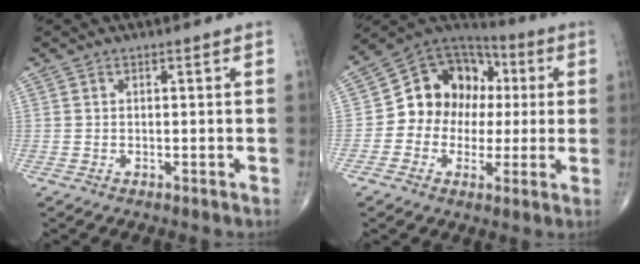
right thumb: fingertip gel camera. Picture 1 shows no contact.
{"total": 14.9, "force": [0.4, 12.3, 8.3], "torque": [-0.087, 0.037, -0.003]}